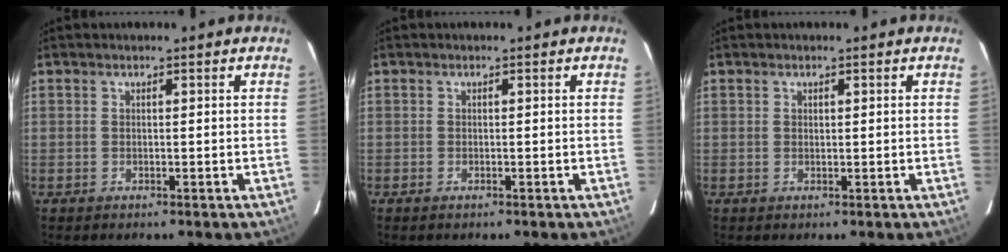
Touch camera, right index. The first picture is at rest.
{"total": 0.5, "force": [-0.4, 0.2, 0.3], "torque": [-0.006, -0.001, -0.008]}
{"total": 0.5, "force": [0.2, 0.4, 0.2], "torque": [-0.004, 0.002, 0.005]}